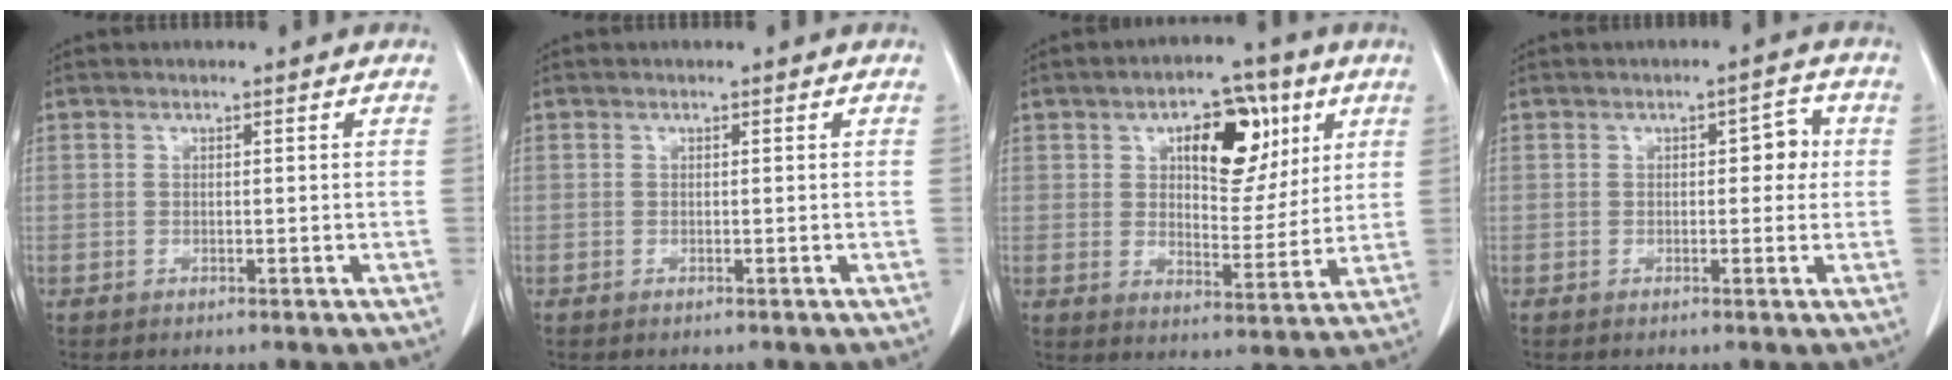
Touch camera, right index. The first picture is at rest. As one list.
[{"total": 0.0}, {"total": 11.6, "force": [4.9, 5.7, 8.9], "torque": [-0.126, 0.018, 0.079]}, {"total": 3.3, "force": [0.4, 1.7, 2.8], "torque": [-0.031, 0.017, 0.003]}]